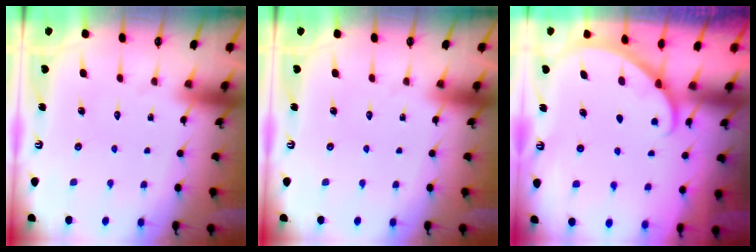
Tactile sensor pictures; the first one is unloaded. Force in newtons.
{"total": 0.0}
{"total": 3.2, "press": 3.2, "slide": 0.3}